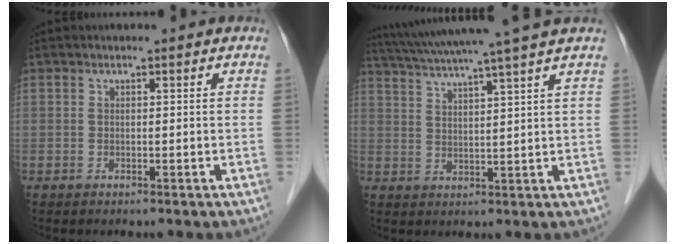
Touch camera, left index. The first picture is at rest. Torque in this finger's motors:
{"motor_torque": [1.26, -0.88, 0.34, 0.16]}